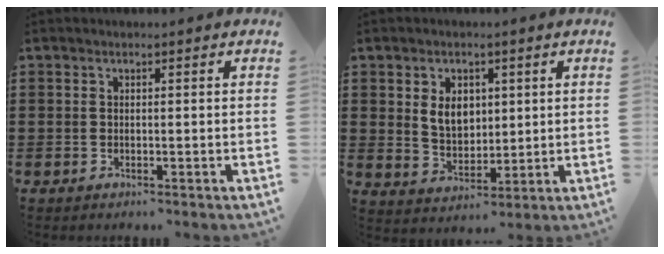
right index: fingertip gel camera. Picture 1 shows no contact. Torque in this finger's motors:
{"motor_torque": [0.49, 0.31, 0.21, 0.08]}